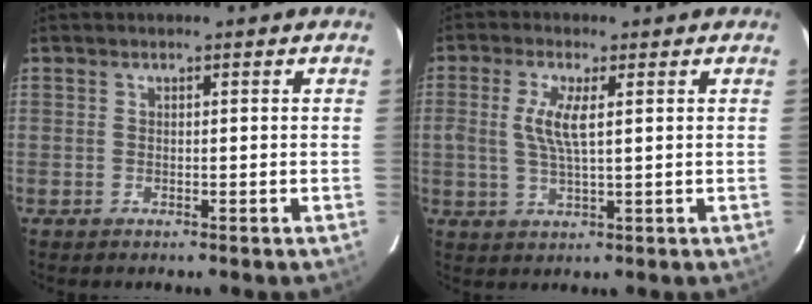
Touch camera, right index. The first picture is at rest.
{"total": 5.4, "force": [1.0, 1.2, 5.2], "torque": [-0.108, 0.001, 0.017]}